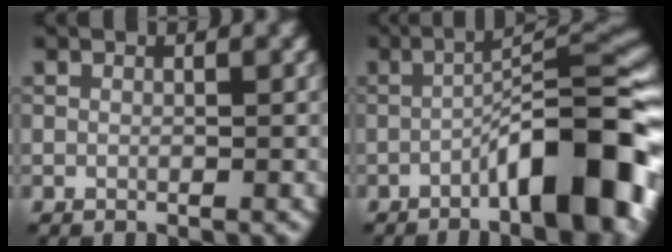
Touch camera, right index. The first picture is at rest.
{"total": 11.3, "force": [-4.6, 2.7, 9.9], "torque": [-0.131, 0.017, -0.073]}